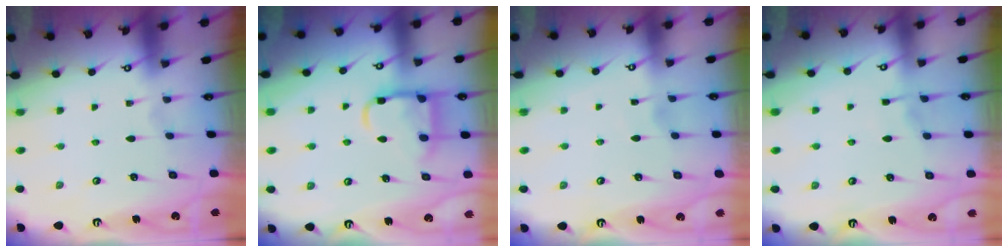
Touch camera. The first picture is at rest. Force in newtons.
{"total": 11.7, "press": 11.6, "slide": 1.5}
{"total": 1.7, "press": 1.7, "slide": 0.2}
{"total": 3.2, "press": 3.2, "slide": 0.5}